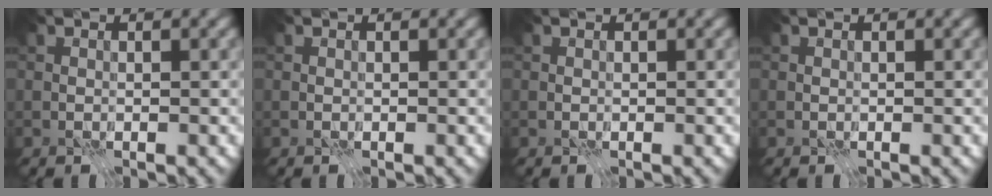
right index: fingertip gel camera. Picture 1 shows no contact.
{"total": 0.0}
{"total": 0.0}
{"total": 0.0}